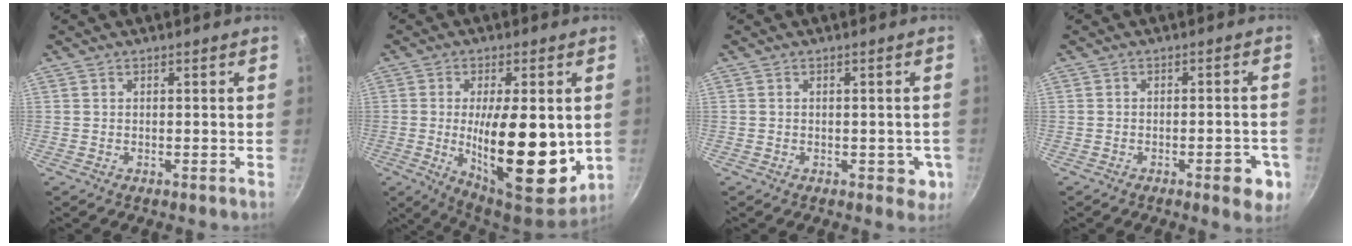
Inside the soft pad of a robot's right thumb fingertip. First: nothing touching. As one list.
[{"total": 20.9, "force": [-1.3, 8.3, 19.1], "torque": [-0.270, -0.022, -0.013]}, {"total": 3.7, "force": [-0.8, 2.6, 2.6], "torque": [-0.011, 0.002, -0.010]}, {"total": 6.5, "force": [-2.7, 2.5, 5.3], "torque": [-0.047, 0.015, -0.030]}]